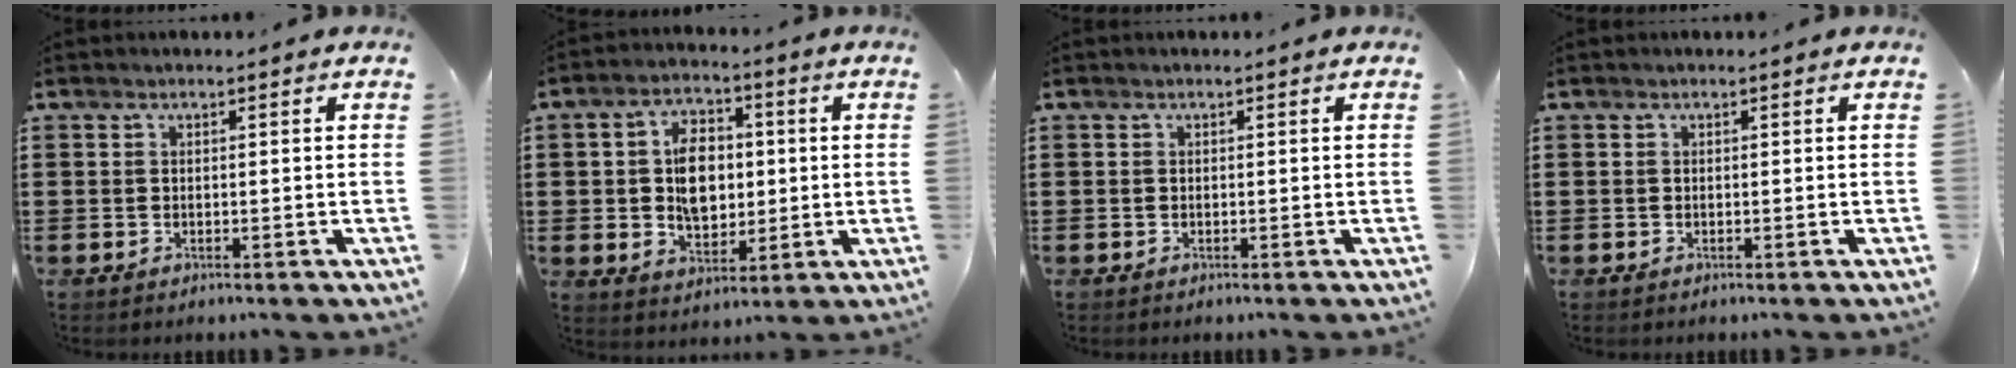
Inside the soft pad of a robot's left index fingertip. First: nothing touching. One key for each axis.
{"total": 8.0, "fx": 0.6, "fy": 5.2, "fz": 6.1, "tx": -0.113, "ty": 0.011, "tz": 0.006}
{"total": 0.0}
{"total": 0.0}